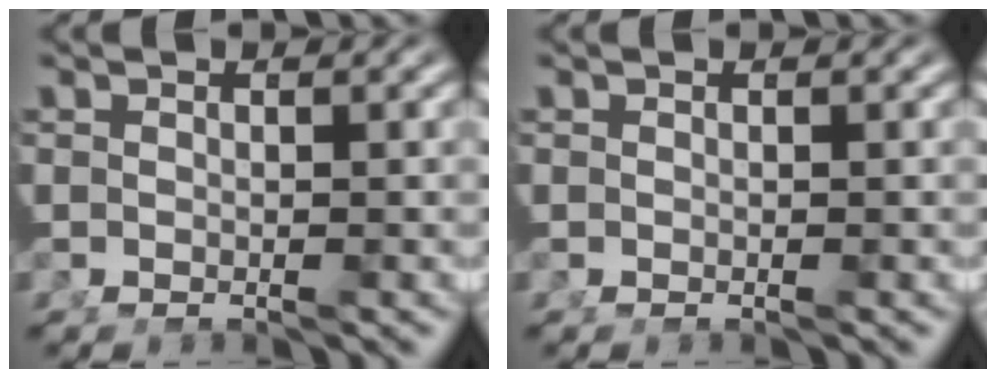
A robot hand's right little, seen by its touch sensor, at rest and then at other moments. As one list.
[{"total": 0.0}]